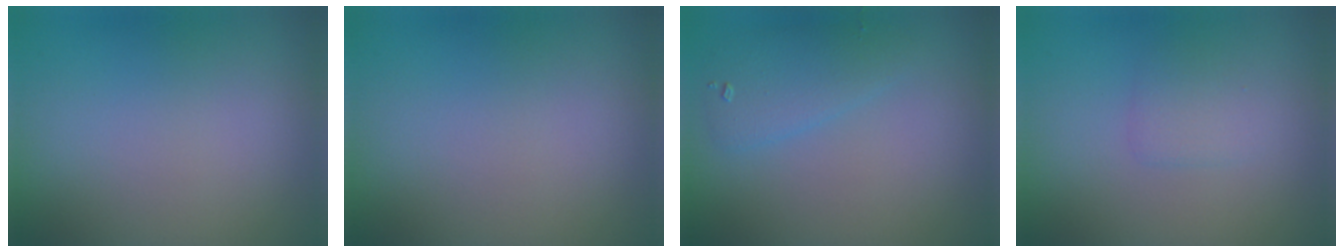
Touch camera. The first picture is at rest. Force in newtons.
{"total": 0.0}
{"total": 2.4, "press": 2.4, "slide": 0.1}
{"total": 1.3, "press": 1.2, "slide": 0.0}